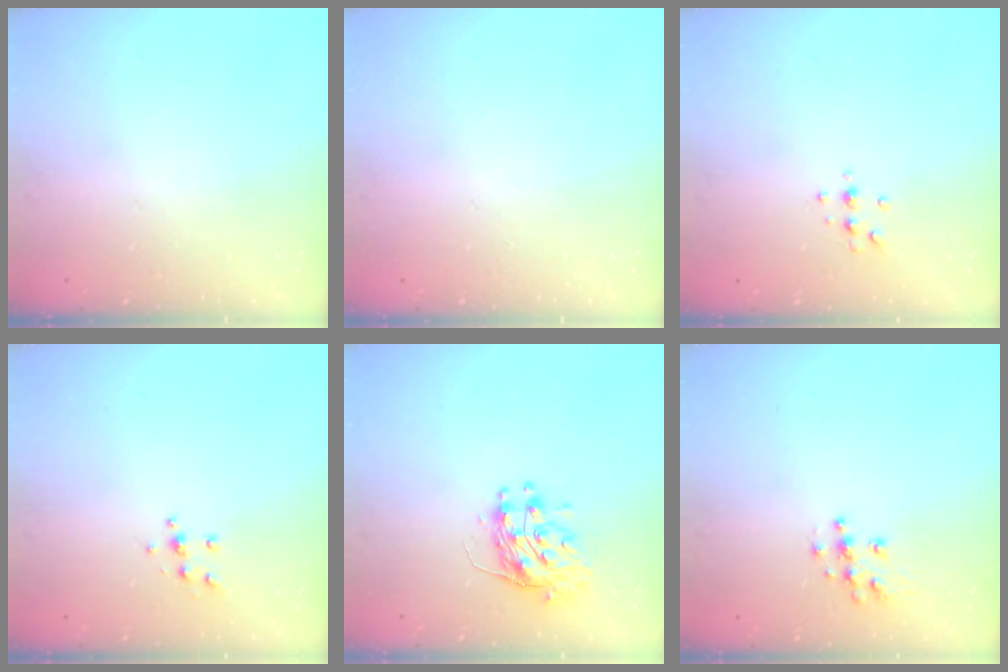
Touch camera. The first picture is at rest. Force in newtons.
{"total": 0.0}
{"total": 4.9, "press": 4.9, "slide": 0.7}
{"total": 5.4, "press": 5.3, "slide": 0.4}
{"total": 10.9, "press": 10.8, "slide": 0.8}
{"total": 7.8, "press": 7.8, "slide": 0.2}